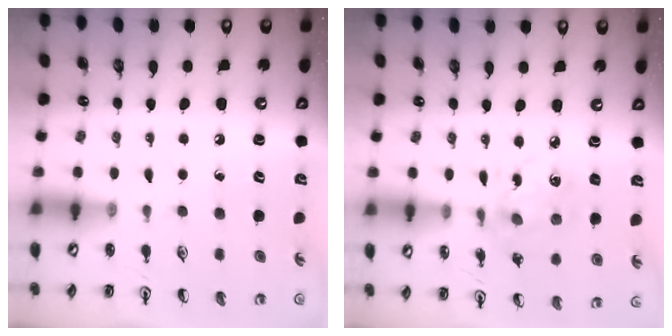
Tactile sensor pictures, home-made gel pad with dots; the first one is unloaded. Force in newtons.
{"total": 4.0, "press": 3.8, "slide": 1.3}